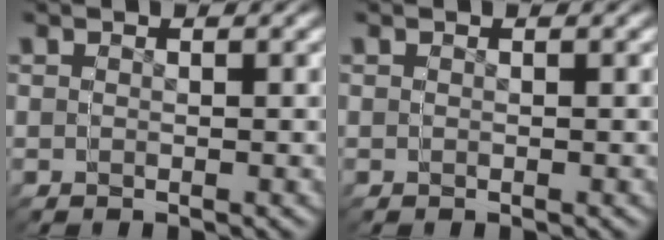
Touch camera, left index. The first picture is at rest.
{"total": 0.0}